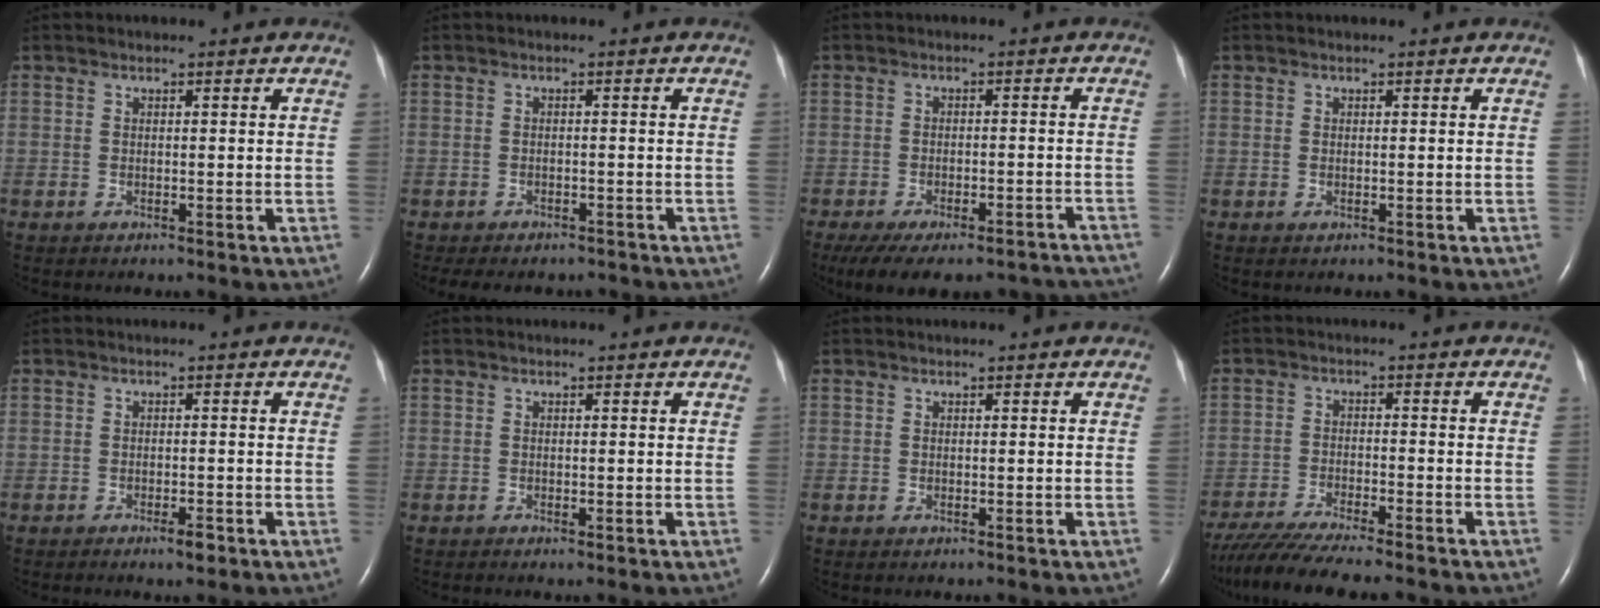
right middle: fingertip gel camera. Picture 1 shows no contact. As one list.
[{"total": 7.9, "force": [-6.7, 3.3, 2.4], "torque": [-0.038, -0.001, -0.079]}, {"total": 18.3, "force": [-15.3, 5.8, 8.2], "torque": [-0.132, -0.010, -0.191]}, {"total": 0.6, "force": [-0.1, 0.3, 0.5], "torque": [-0.014, -0.003, 0.002]}, {"total": 1.7, "force": [-1.0, 0.4, 1.3], "torque": [-0.022, -0.003, -0.013]}, {"total": 0.0}, {"total": 0.0}, {"total": 12.1, "force": [-10.4, 0.5, 6.2], "torque": [-0.099, -0.027, -0.164]}]